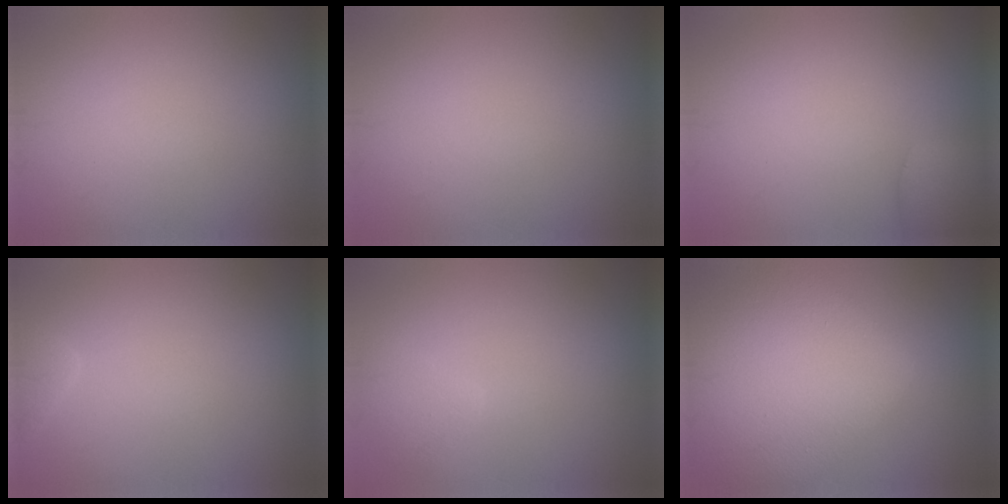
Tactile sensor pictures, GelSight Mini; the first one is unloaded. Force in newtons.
{"total": 0.0}
{"total": 2.7, "press": 2.7, "slide": 0.1}
{"total": 1.3, "press": 1.3, "slide": 0.1}
{"total": 1.5, "press": 1.5, "slide": 0.1}
{"total": 11.1, "press": 11.1, "slide": 0.4}